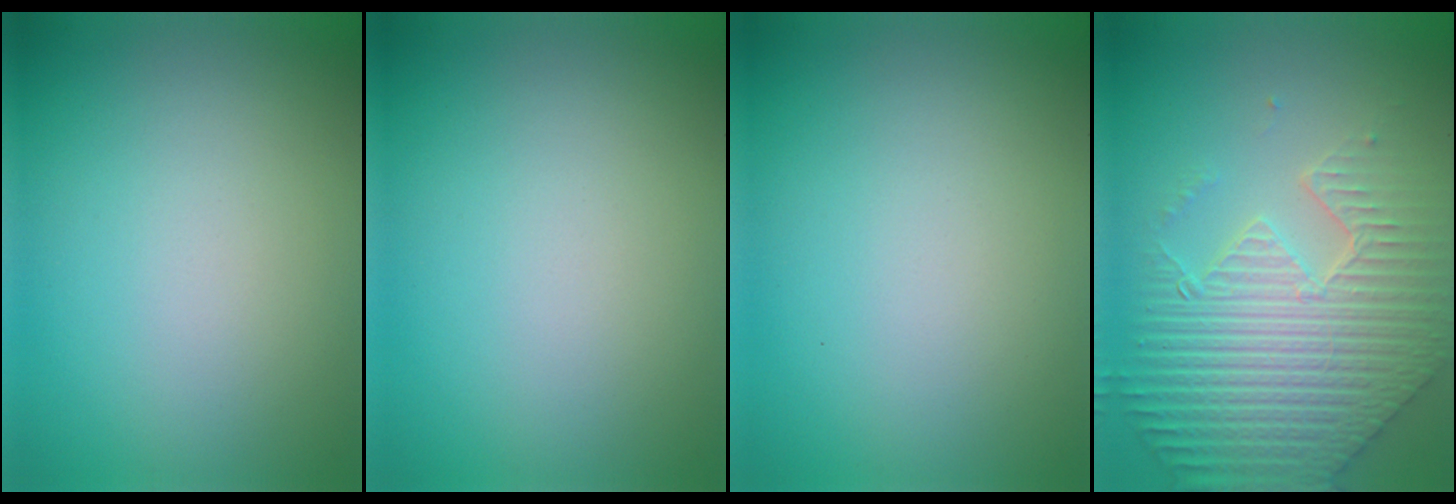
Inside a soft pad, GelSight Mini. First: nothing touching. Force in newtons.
{"total": 0.0}
{"total": 0.0}
{"total": 8.9, "press": 6.3, "slide": 6.2}